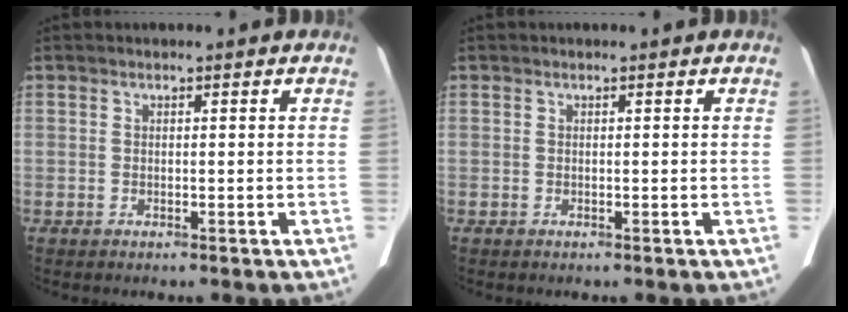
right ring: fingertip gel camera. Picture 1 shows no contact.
{"total": 0.0}